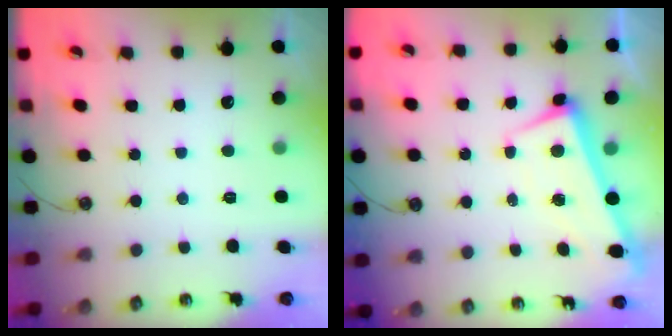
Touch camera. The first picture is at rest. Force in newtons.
{"total": 1.5, "press": 0.4, "slide": 1.5}